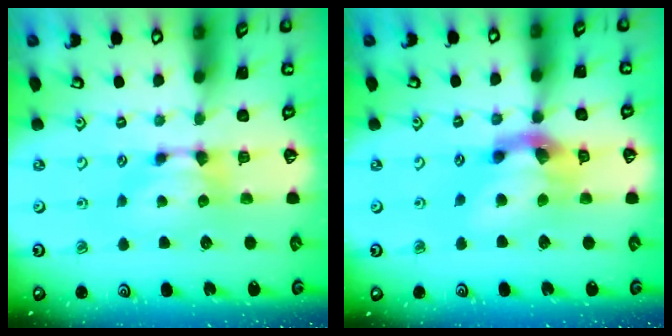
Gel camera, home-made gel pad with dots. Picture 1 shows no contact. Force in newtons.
{"total": 7.4, "press": 7.0, "slide": 2.3}